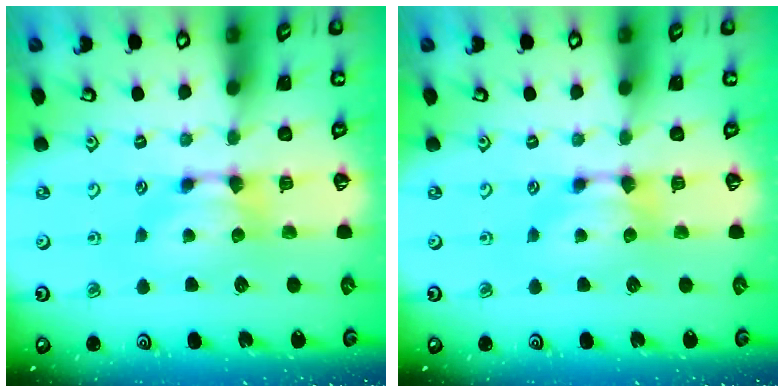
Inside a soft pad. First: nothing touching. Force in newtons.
{"total": 0.0}